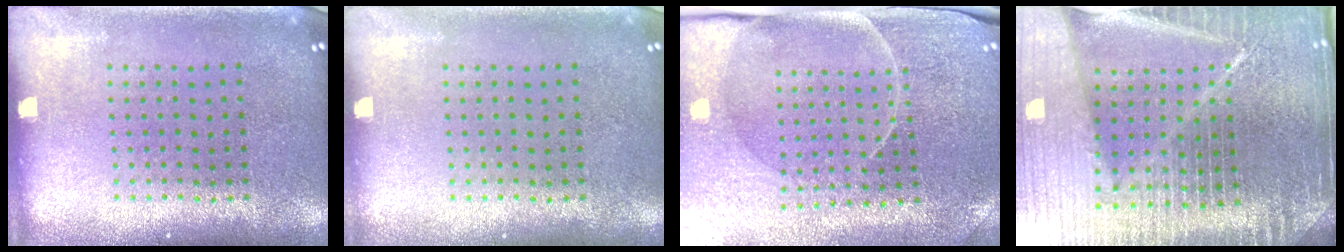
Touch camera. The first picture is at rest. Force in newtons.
{"total": 0.0}
{"total": 3.6, "press": 3.6, "slide": 0.5}
{"total": 7.1, "press": 6.0, "slide": 3.7}